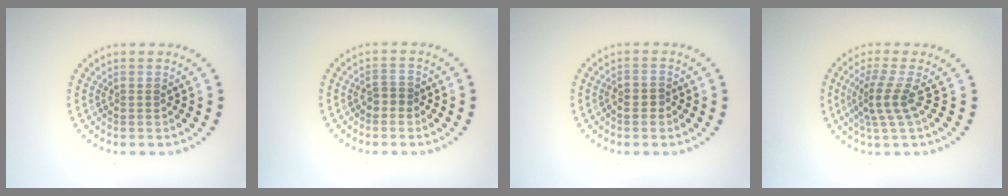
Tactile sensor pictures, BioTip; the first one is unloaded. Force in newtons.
{"total": 1.2, "press": 1.1, "slide": 0.4}
{"total": 0.9, "press": 0.8, "slide": 0.4}
{"total": 2.9, "press": 1.9, "slide": 2.2}